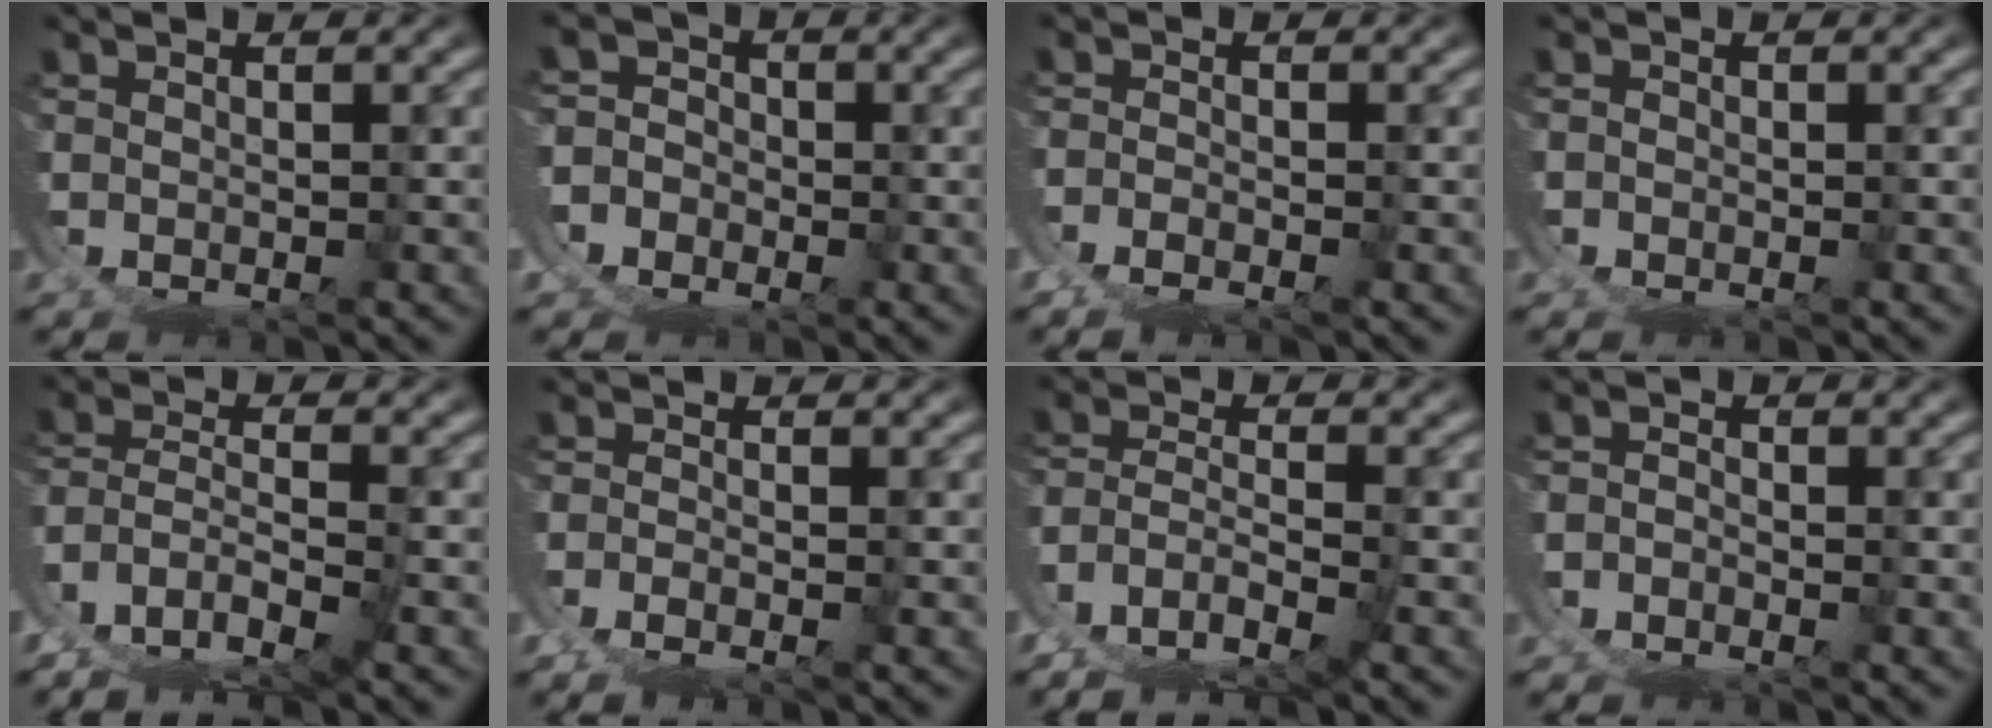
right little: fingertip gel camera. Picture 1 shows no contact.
{"total": 4.9, "force": [-1.4, 4.7, -0.1], "torque": [-0.023, -0.021, -0.031]}
{"total": 1.7, "force": [-1.5, -0.6, 0.7], "torque": [-0.005, -0.005, -0.021]}
{"total": 1.0, "force": [-0.5, 0.8, 0.0], "torque": [-0.004, -0.004, -0.008]}
{"total": 2.9, "force": [-1.3, 1.1, 2.4], "torque": [-0.062, -0.031, -0.003]}
{"total": 1.6, "force": [-1.2, -0.8, 0.8], "torque": [-0.011, -0.006, -0.015]}
{"total": 2.7, "force": [-1.4, 0.8, 2.2], "torque": [-0.058, -0.031, -0.005]}
{"total": 3.5, "force": [-2.3, 2.5, 0.7], "torque": [-0.015, -0.015, -0.036]}